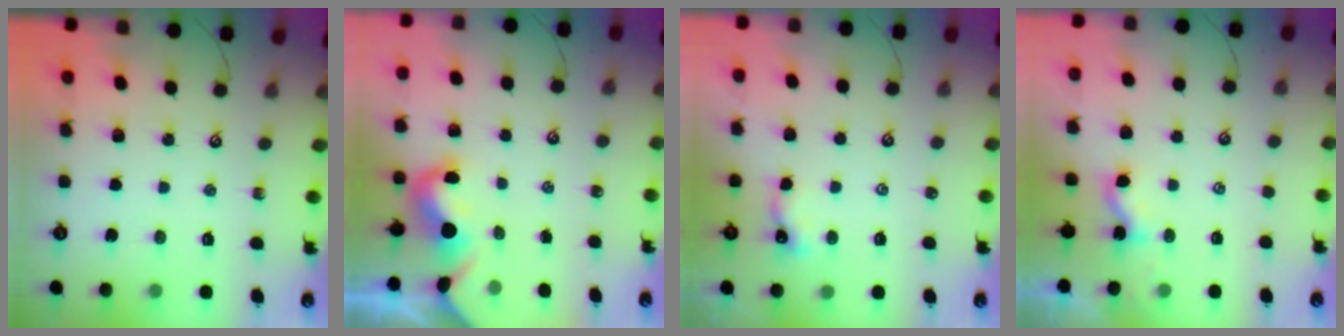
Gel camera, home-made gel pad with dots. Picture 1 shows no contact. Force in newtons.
{"total": 2.9, "press": 2.9, "slide": 0.4}
{"total": 2.2, "press": 2.1, "slide": 0.5}
{"total": 1.6, "press": 1.6, "slide": 0.2}